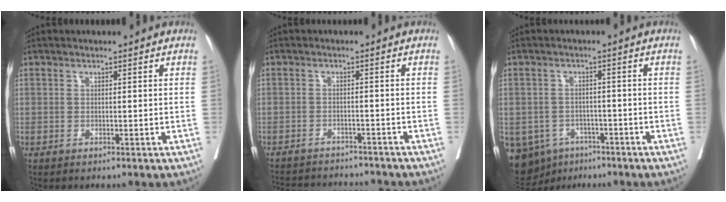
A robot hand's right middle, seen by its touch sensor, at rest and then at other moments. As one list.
[{"total": 11.0, "force": [-10.5, 2.2, 2.6], "torque": [-0.047, 0.006, -0.136]}, {"total": 12.7, "force": [-6.6, 10.0, 4.1], "torque": [-0.117, 0.007, -0.081]}]